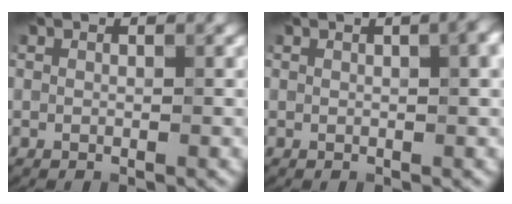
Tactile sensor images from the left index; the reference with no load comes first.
{"total": 3.8, "force": [1.1, 1.5, 3.3], "torque": [-0.020, 0.017, 0.006]}